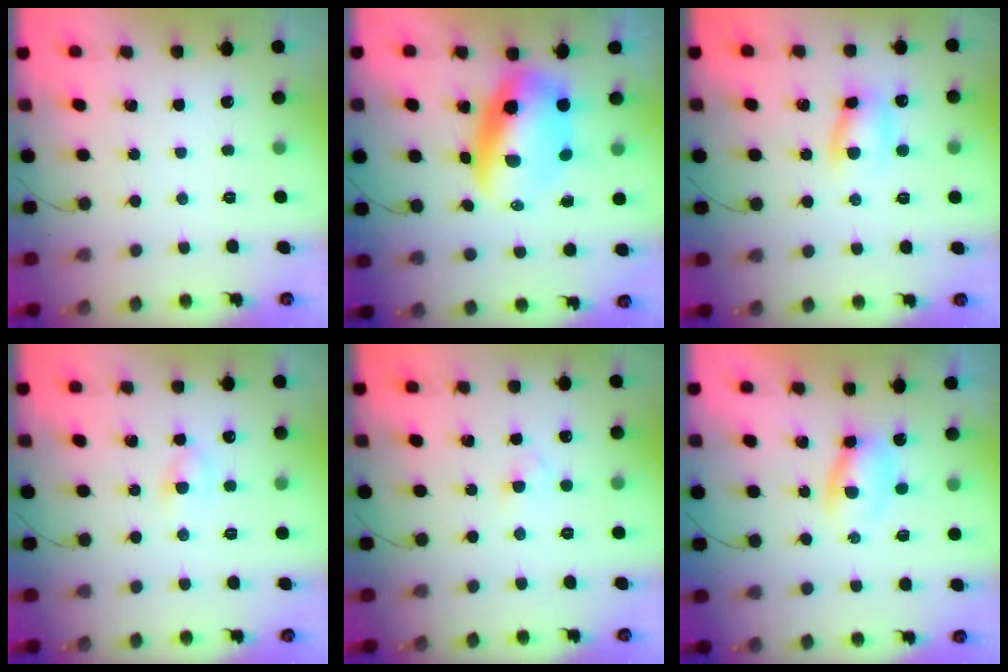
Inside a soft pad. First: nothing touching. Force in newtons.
{"total": 11.0, "press": 10.7, "slide": 2.8}
{"total": 7.4, "press": 7.4, "slide": 1.0}
{"total": 3.7, "press": 3.5, "slide": 1.1}
{"total": 2.2, "press": 2.0, "slide": 0.9}
{"total": 2.8, "press": 2.5, "slide": 1.2}